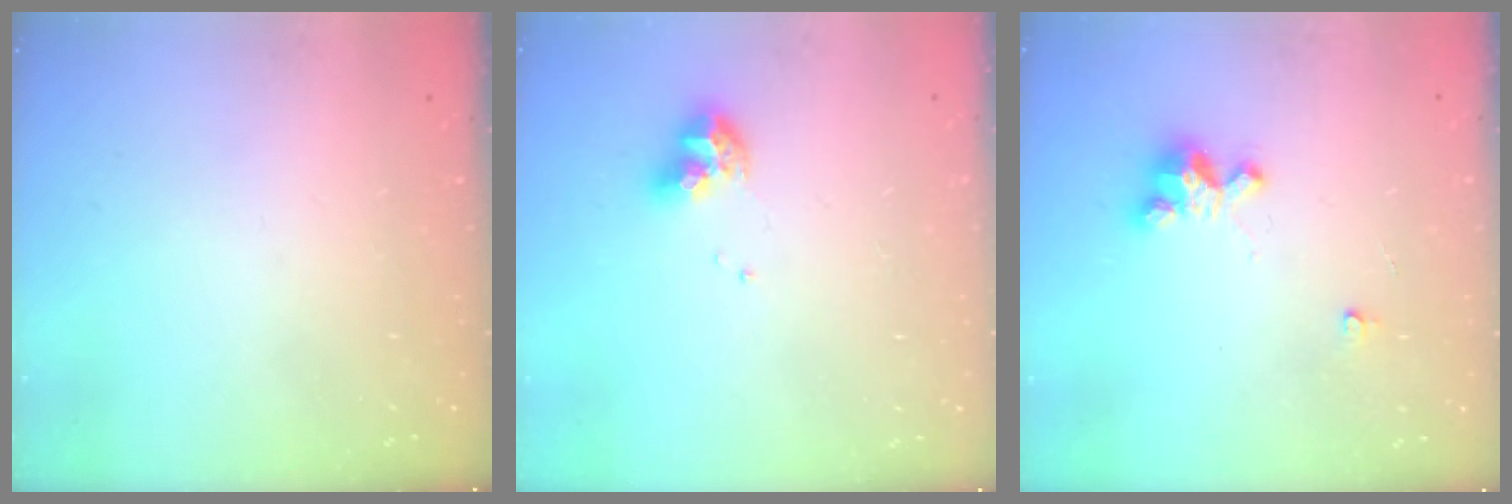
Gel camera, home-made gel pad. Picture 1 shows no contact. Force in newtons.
{"total": 9.5, "press": 9.4, "slide": 1.1}
{"total": 5.6, "press": 5.6, "slide": 0.2}